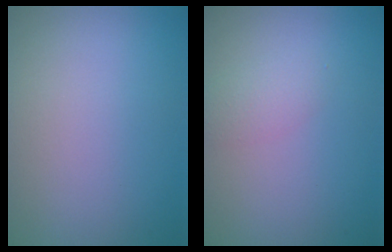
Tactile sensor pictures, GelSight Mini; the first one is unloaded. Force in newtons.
{"total": 1.6, "press": 1.6, "slide": 0.1}